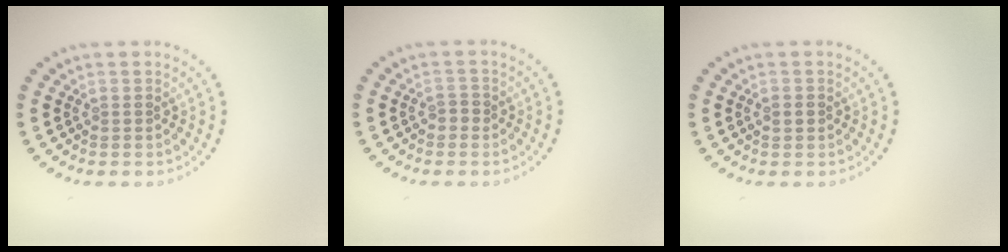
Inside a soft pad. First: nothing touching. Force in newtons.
{"total": 1.0, "press": 0.9, "slide": 0.3}
{"total": 1.0, "press": 1.0, "slide": 0.0}